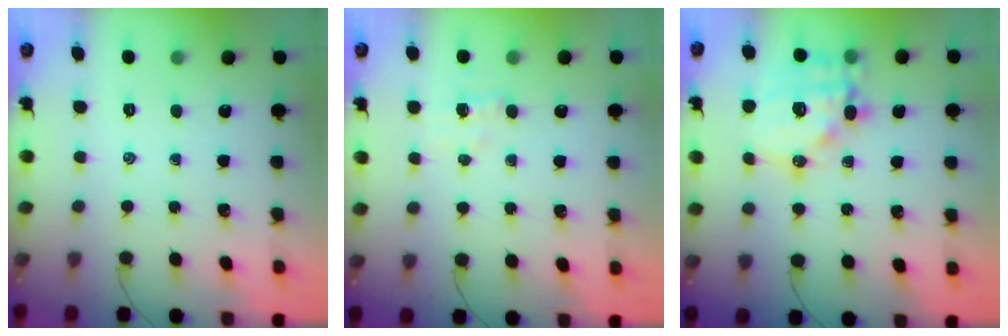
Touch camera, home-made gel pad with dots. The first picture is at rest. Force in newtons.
{"total": 2.7, "press": 2.6, "slide": 0.7}
{"total": 14.9, "press": 14.5, "slide": 3.4}